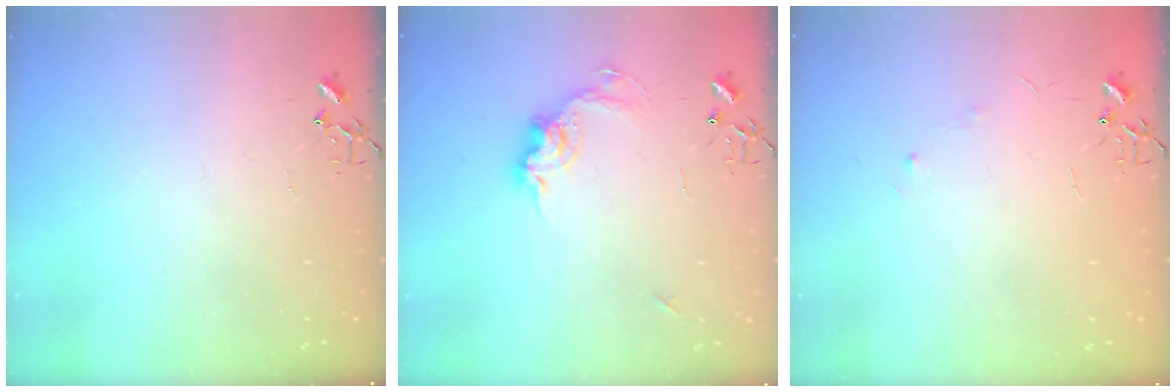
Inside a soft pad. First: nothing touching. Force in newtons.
{"total": 10.8, "press": 10.8, "slide": 0.5}
{"total": 3.4, "press": 3.4, "slide": 0.6}